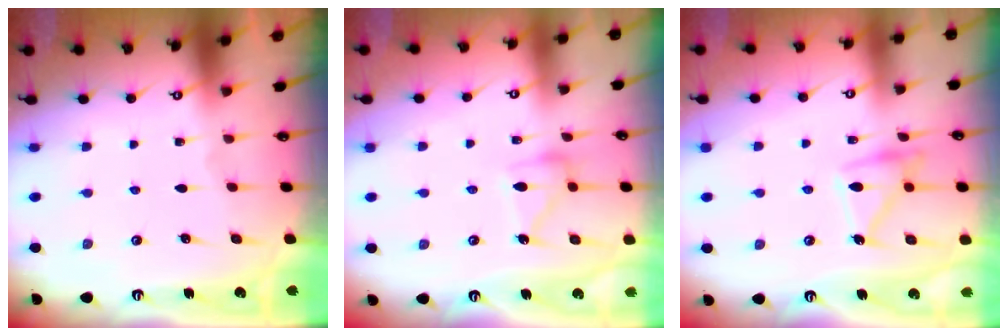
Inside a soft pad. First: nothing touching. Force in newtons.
{"total": 13.1, "press": 13.1, "slide": 0.7}
{"total": 14.1, "press": 14.1, "slide": 0.9}